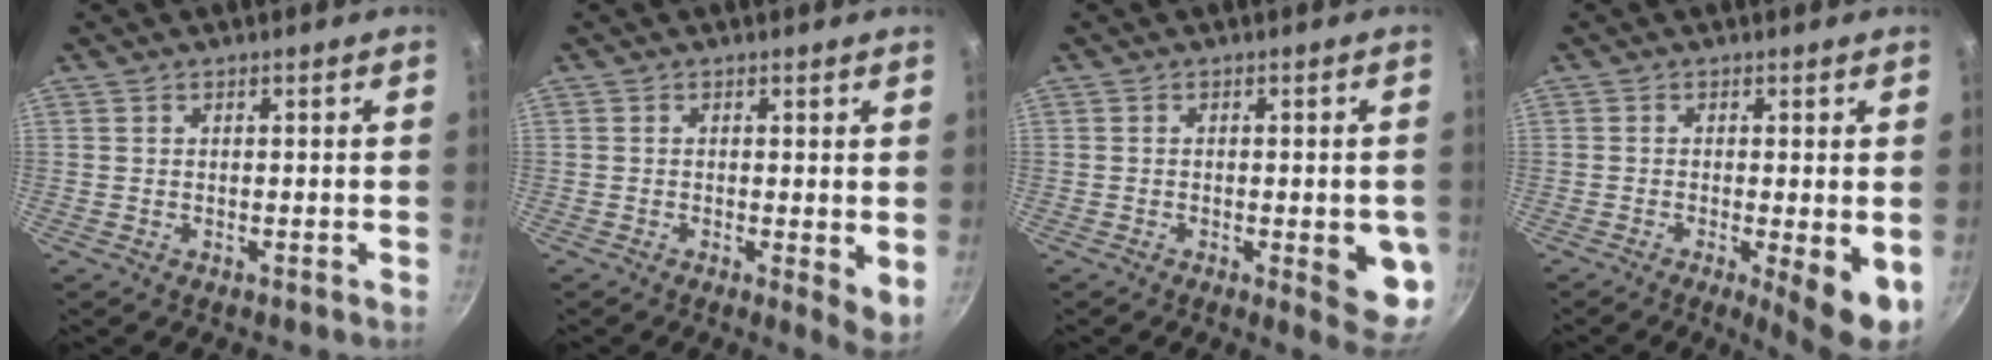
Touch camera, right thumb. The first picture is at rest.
{"total": 4.9, "force": [0.1, 1.7, 4.6], "torque": [-0.056, -0.017, -0.001]}
{"total": 8.8, "force": [-1.8, 3.0, 8.1], "torque": [-0.076, -0.002, -0.019]}
{"total": 7.2, "force": [-1.6, 1.5, 6.8], "torque": [-0.090, -0.011, -0.017]}